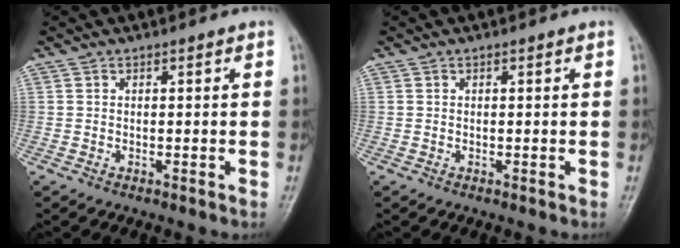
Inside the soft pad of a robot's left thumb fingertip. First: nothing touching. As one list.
[{"total": 0.0}]